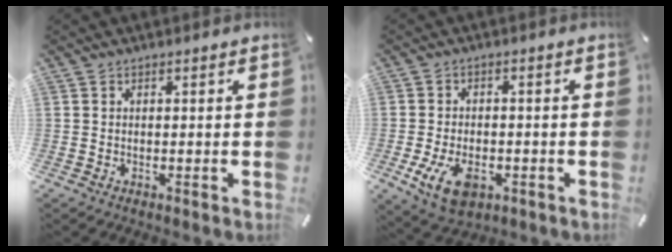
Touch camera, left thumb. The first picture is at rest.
{"total": 8.6, "force": [-3.1, 5.6, 5.7], "torque": [-0.117, 0.004, -0.056]}